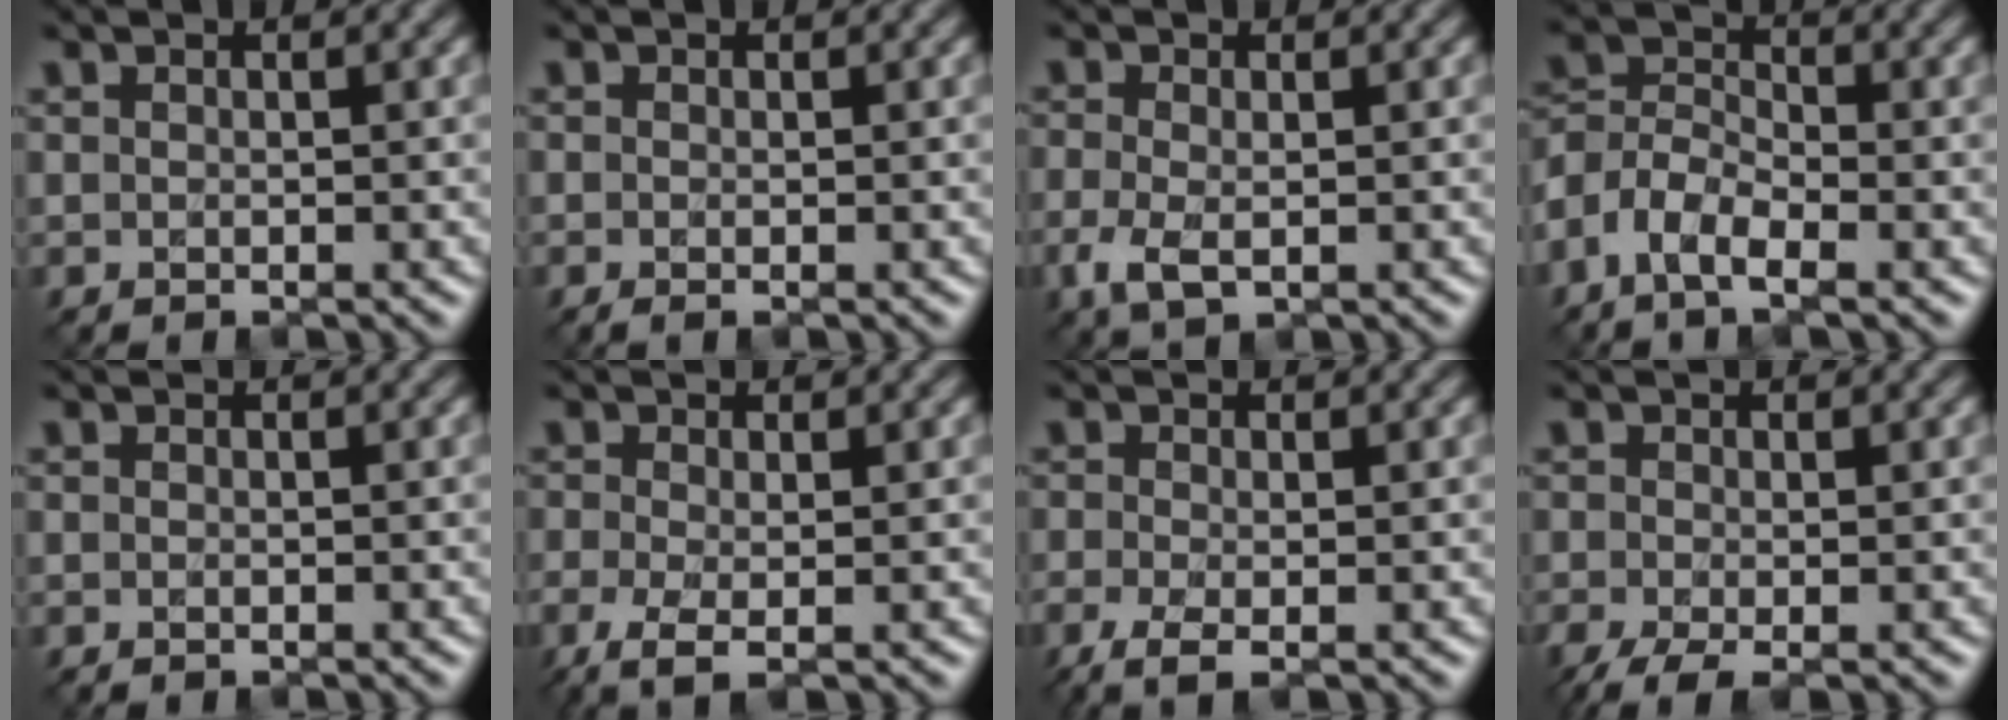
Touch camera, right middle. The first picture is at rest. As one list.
[{"total": 0.5, "force": [-0.3, 0.0, 0.4], "torque": [-0.008, -0.004, -0.006]}, {"total": 3.0, "force": [-1.4, 1.6, 2.2], "torque": [-0.057, -0.012, -0.025]}, {"total": 5.0, "force": [-3.5, 2.3, 2.7], "torque": [-0.058, -0.003, -0.079]}, {"total": 0.0}, {"total": 3.2, "force": [-1.8, 0.9, 2.5], "torque": [-0.063, -0.010, -0.037]}, {"total": 2.9, "force": [-1.7, 0.8, 2.2], "torque": [-0.055, -0.011, -0.035]}, {"total": 3.0, "force": [-1.9, 0.8, 2.2], "torque": [-0.050, -0.007, -0.038]}]